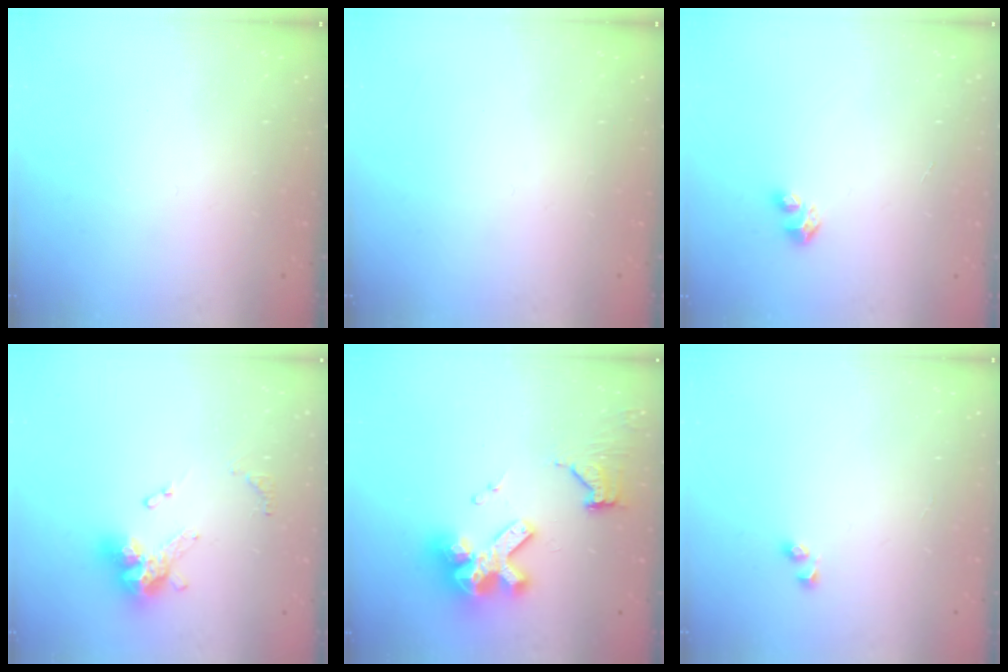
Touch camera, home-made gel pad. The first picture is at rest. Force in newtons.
{"total": 0.0}
{"total": 3.3, "press": 3.2, "slide": 0.3}
{"total": 12.0, "press": 11.9, "slide": 1.4}
{"total": 15.6, "press": 15.6, "slide": 0.8}
{"total": 2.5, "press": 2.2, "slide": 1.3}